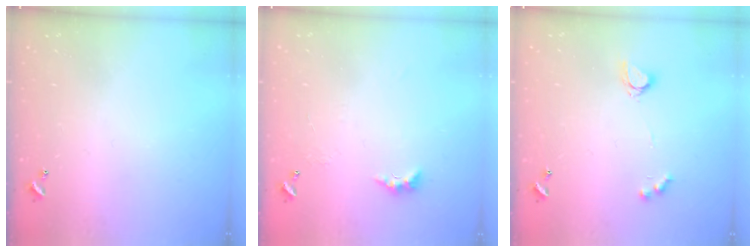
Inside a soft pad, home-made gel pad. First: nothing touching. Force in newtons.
{"total": 3.0, "press": 2.9, "slide": 0.7}
{"total": 4.0, "press": 4.0, "slide": 0.3}